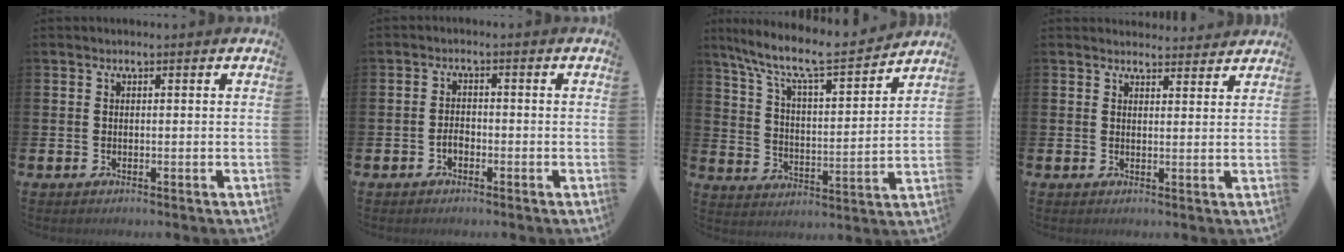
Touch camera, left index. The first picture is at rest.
{"total": 1.7, "force": [-0.8, 1.1, 1.0], "torque": [-0.017, 0.003, -0.018]}
{"total": 9.2, "force": [8.2, 1.4, 4.1], "torque": [-0.105, -0.059, 0.134]}
{"total": 2.7, "force": [2.6, 0.7, -0.1], "torque": [0.009, -0.017, 0.045]}